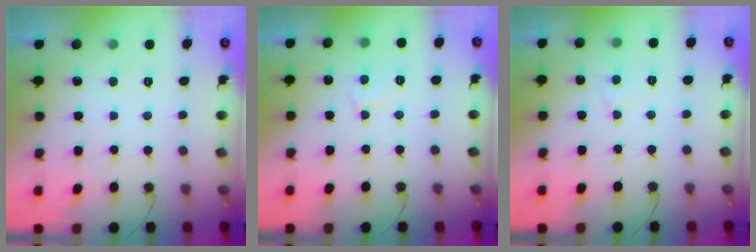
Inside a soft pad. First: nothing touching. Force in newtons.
{"total": 4.8, "press": 4.8, "slide": 0.3}
{"total": 2.6, "press": 2.6, "slide": 0.2}